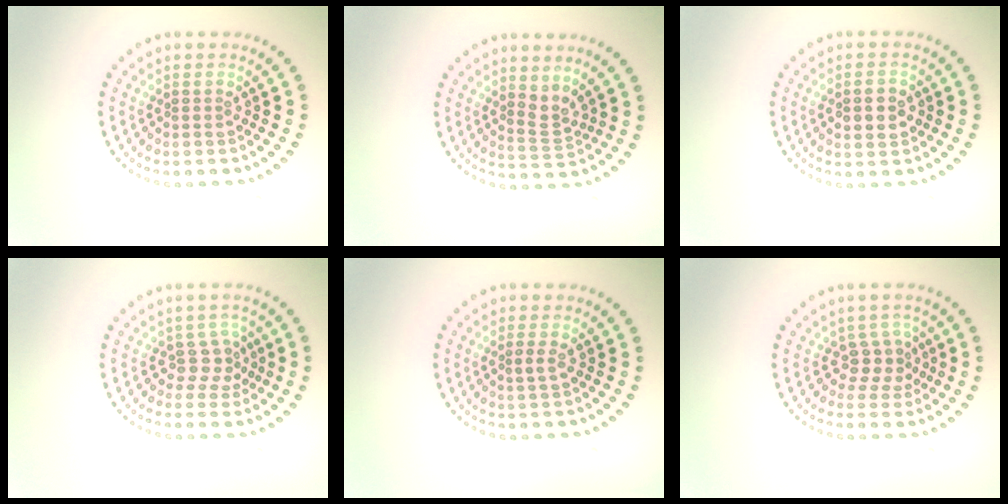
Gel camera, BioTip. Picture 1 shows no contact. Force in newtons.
{"total": 1.9, "press": 1.3, "slide": 1.4}
{"total": 2.3, "press": 2.2, "slide": 0.1}
{"total": 2.1, "press": 1.5, "slide": 1.4}
{"total": 1.1, "press": 1.0, "slide": 0.5}
{"total": 2.2, "press": 1.6, "slide": 1.5}